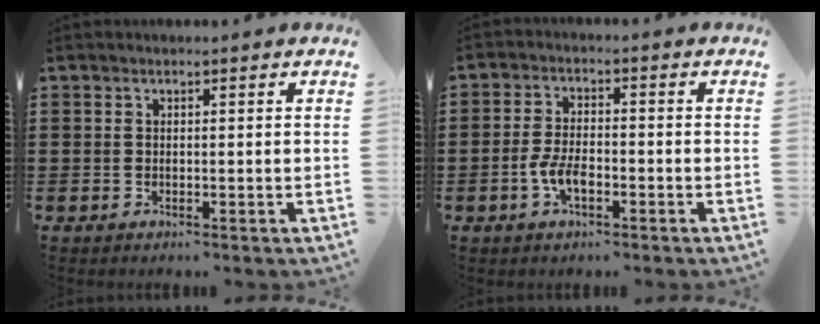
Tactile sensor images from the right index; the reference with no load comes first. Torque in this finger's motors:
{"motor_torque": [2.14, 0.00, 0.44, 0.13]}